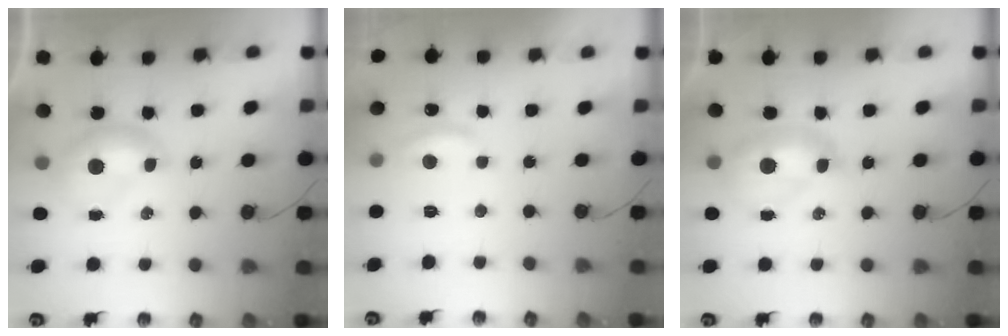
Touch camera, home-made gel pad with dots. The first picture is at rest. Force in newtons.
{"total": 1.6, "press": 1.5, "slide": 0.5}
{"total": 2.0, "press": 1.9, "slide": 0.7}